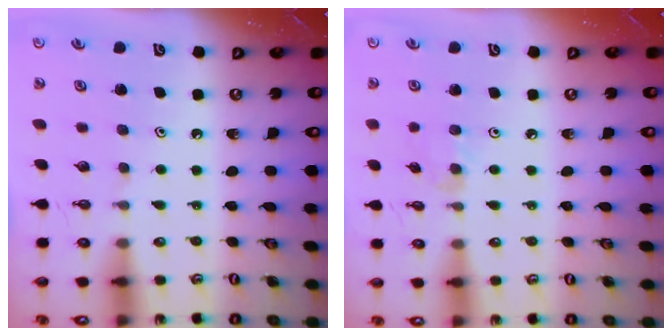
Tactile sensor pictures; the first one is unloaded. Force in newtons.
{"total": 2.6, "press": 2.6, "slide": 0.4}